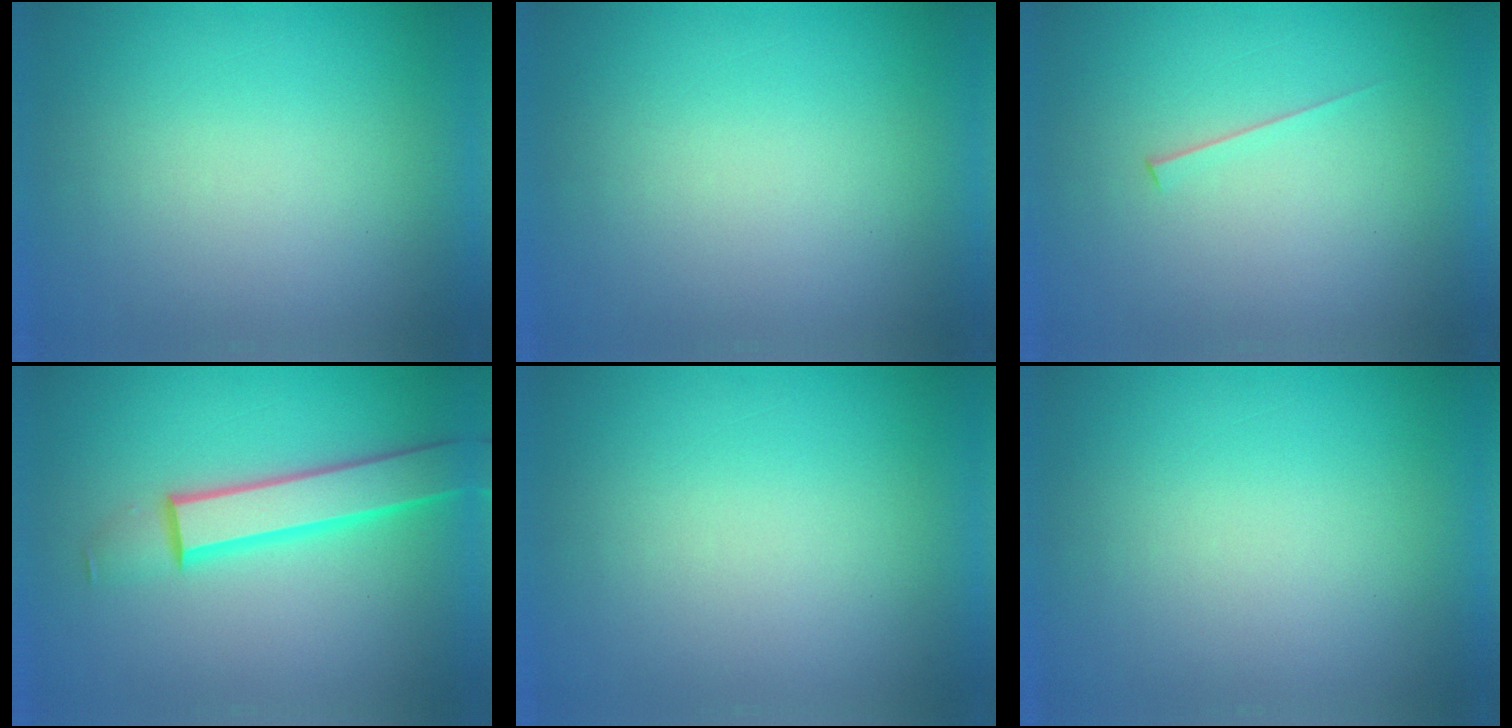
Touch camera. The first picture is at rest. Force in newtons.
{"total": 0.0}
{"total": 1.5}
{"total": 4.7}
{"total": 0.0}
{"total": 0.0}